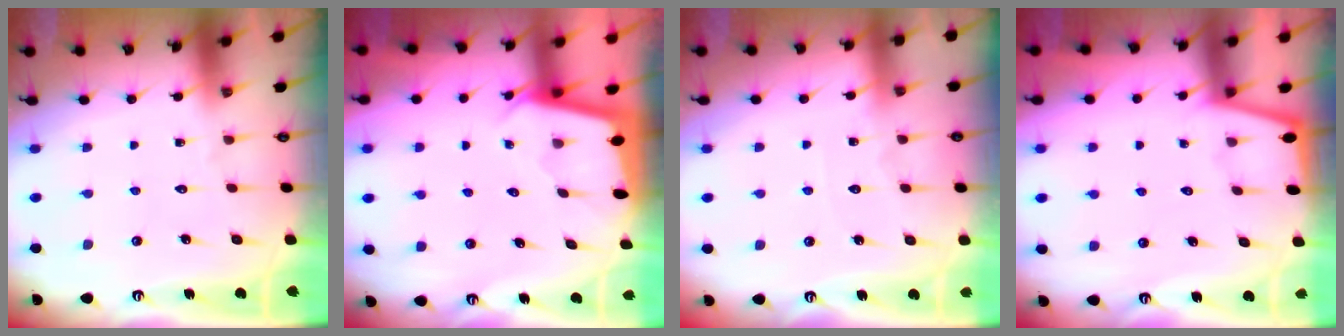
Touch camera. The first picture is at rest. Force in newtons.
{"total": 1.8, "press": 1.8, "slide": 0.1}
{"total": 4.8, "press": 4.7, "slide": 0.6}
{"total": 1.3, "press": 1.2, "slide": 0.2}